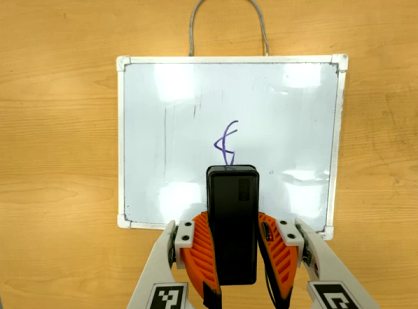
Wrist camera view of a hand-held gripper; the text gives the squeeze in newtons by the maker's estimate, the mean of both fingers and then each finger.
{"total": 7.2, "left": 6.1, "right": 8.3}